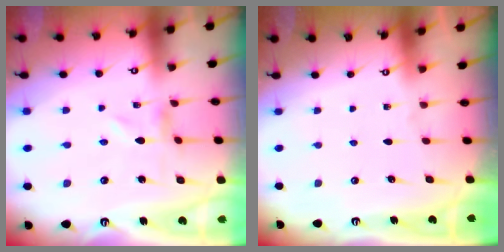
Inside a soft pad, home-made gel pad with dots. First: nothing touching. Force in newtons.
{"total": 0.0}